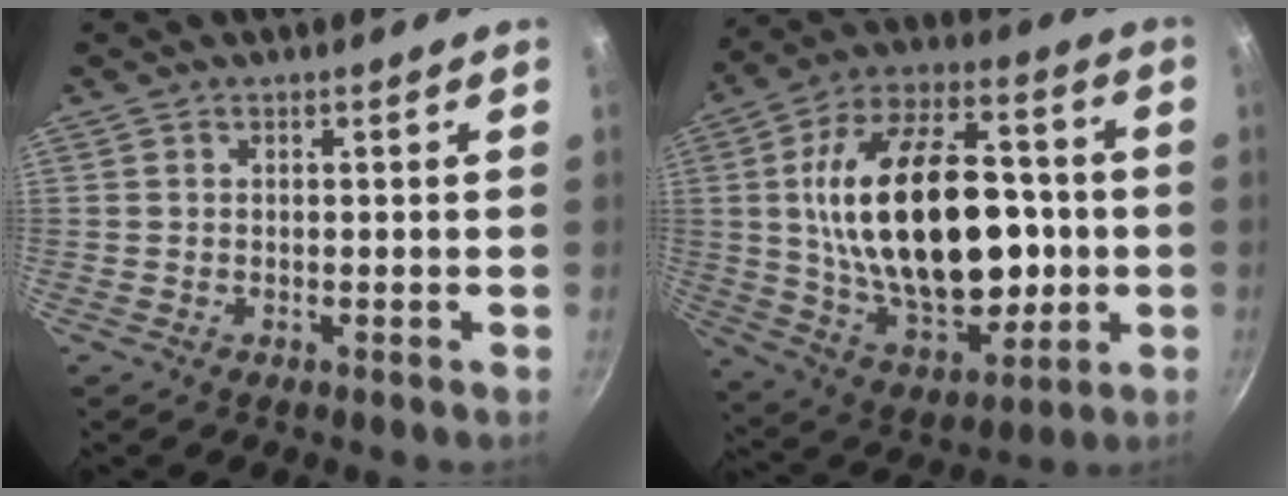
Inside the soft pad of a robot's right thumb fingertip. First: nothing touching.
{"total": 29.8, "force": [0.5, 17.7, 24.0], "torque": [-0.381, 0.022, 0.021]}